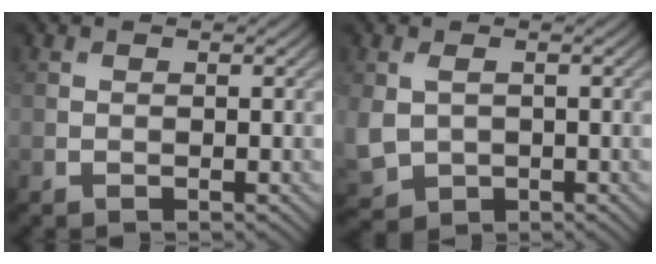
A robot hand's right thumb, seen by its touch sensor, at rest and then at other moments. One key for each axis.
{"total": 4.6, "fx": -0.2, "fy": 3.4, "fz": 3.1, "tx": -0.087, "ty": -0.016, "tz": 0.002}